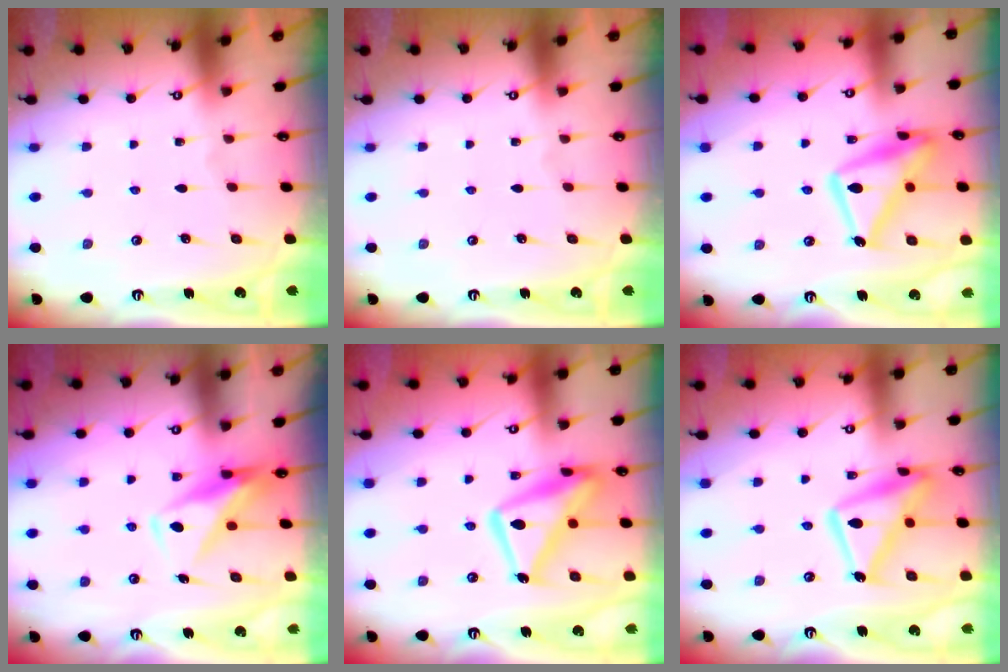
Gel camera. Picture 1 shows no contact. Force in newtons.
{"total": 0.0}
{"total": 17.8, "press": 17.7, "slide": 1.3}
{"total": 9.5, "press": 9.5, "slide": 0.9}
{"total": 15.8, "press": 15.8, "slide": 1.3}
{"total": 15.4, "press": 15.3, "slide": 1.2}